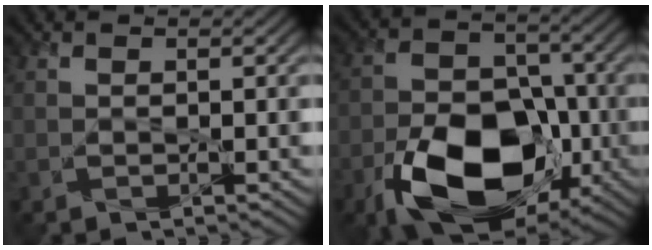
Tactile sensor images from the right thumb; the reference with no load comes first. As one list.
[{"total": 16.6, "force": [-7.7, 9.5, 11.2], "torque": [-0.194, -0.031, -0.140]}]